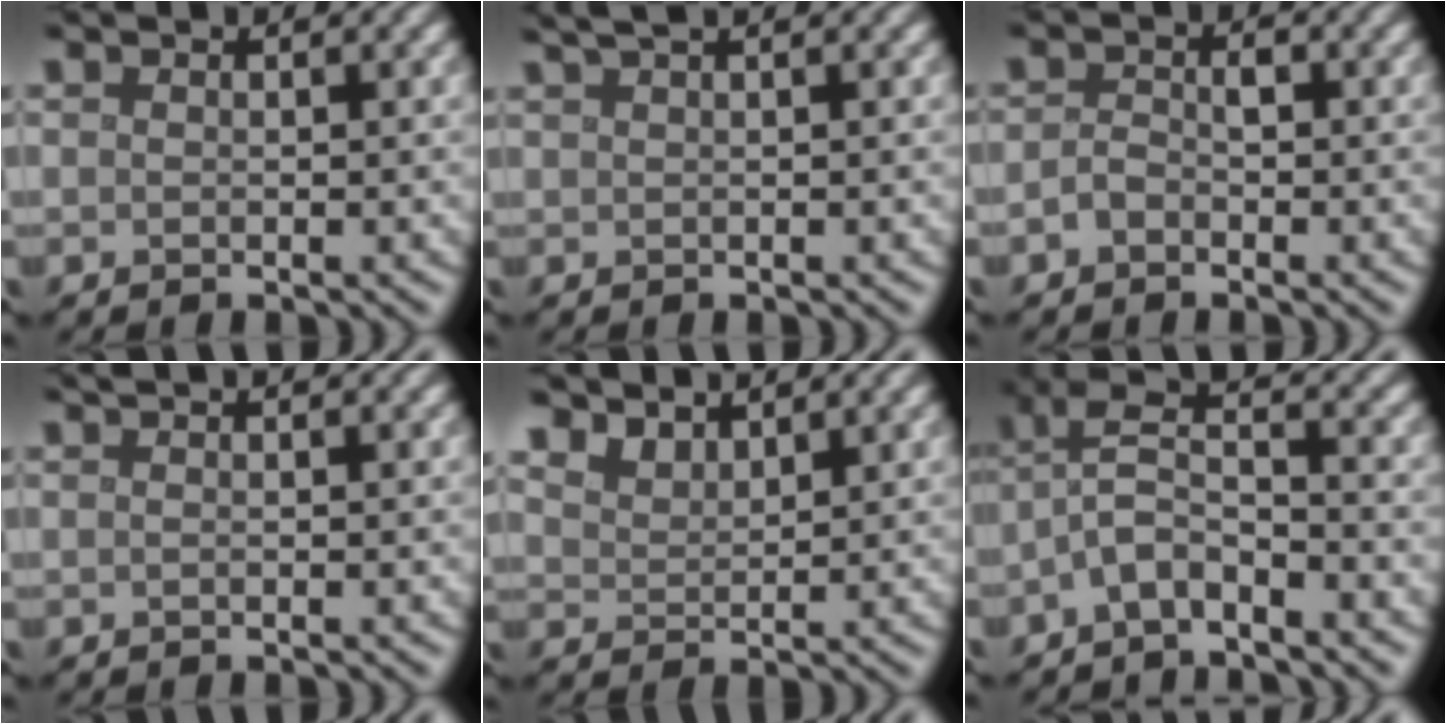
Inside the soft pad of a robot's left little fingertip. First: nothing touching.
{"total": 3.2, "force": [2.0, 1.1, 2.2], "torque": [-0.020, 0.012, 0.013]}
{"total": 1.6, "force": [-0.8, 0.9, 1.1], "torque": [-0.021, 0.005, -0.018]}
{"total": 1.3, "force": [0.3, 0.4, 1.2], "torque": [-0.020, 0.000, -0.004]}
{"total": 3.3, "force": [3.1, 1.0, 0.9], "torque": [-0.025, -0.006, 0.064]}
{"total": 3.9, "force": [-2.1, 1.1, 3.1], "torque": [-0.064, 0.014, -0.051]}